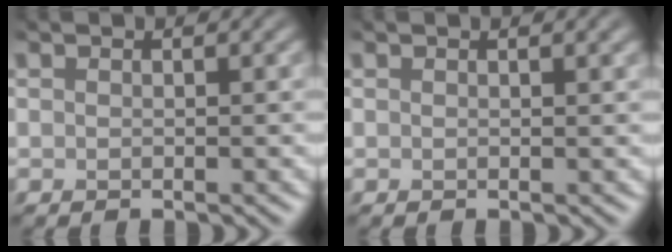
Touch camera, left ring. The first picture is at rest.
{"total": 1.8, "force": [1.2, 0.4, 1.3], "torque": [-0.020, 0.007, 0.009]}